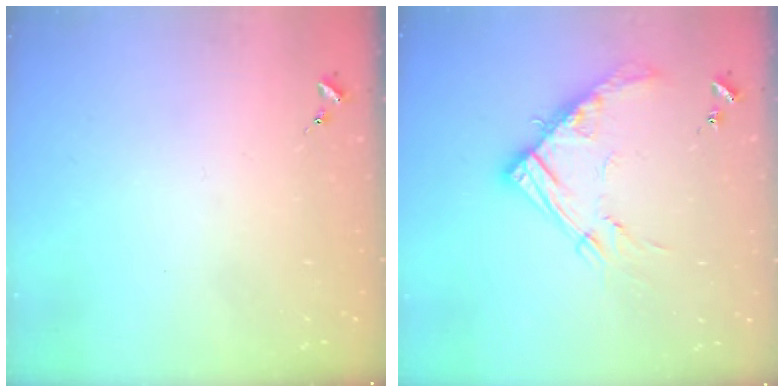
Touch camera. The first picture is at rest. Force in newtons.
{"total": 15.1, "press": 15.1, "slide": 1.5}